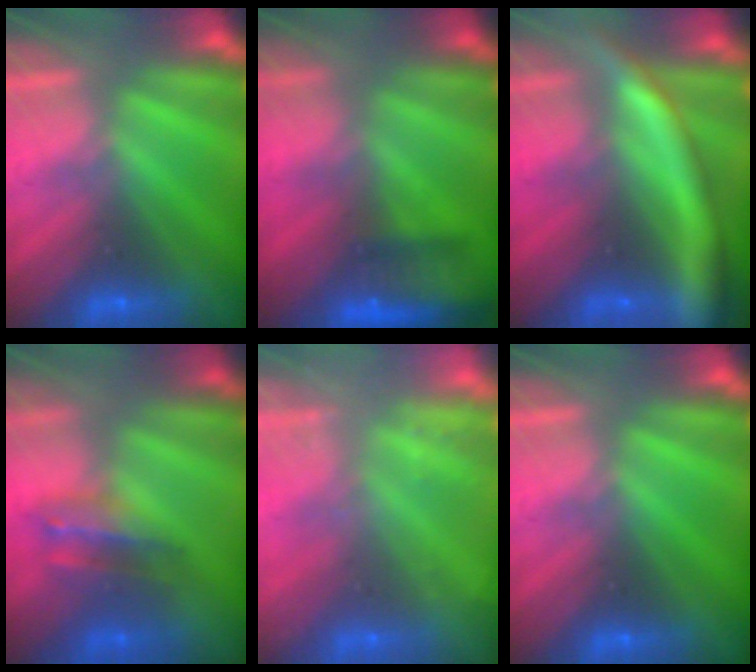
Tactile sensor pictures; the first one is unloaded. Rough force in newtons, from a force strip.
{"total": 7.7}
{"total": 6.6}
{"total": 2.6}
{"total": 2.4}
{"total": 0.0}